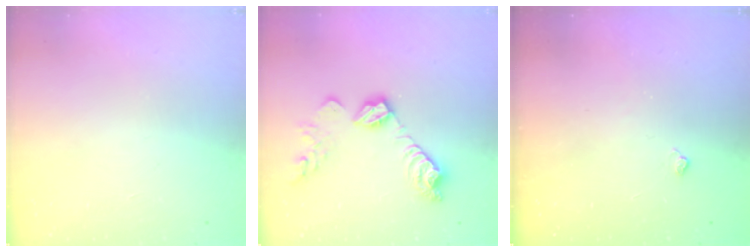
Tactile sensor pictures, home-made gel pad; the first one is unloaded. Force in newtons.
{"total": 12.4, "press": 12.4, "slide": 0.8}
{"total": 2.7, "press": 2.7, "slide": 0.6}